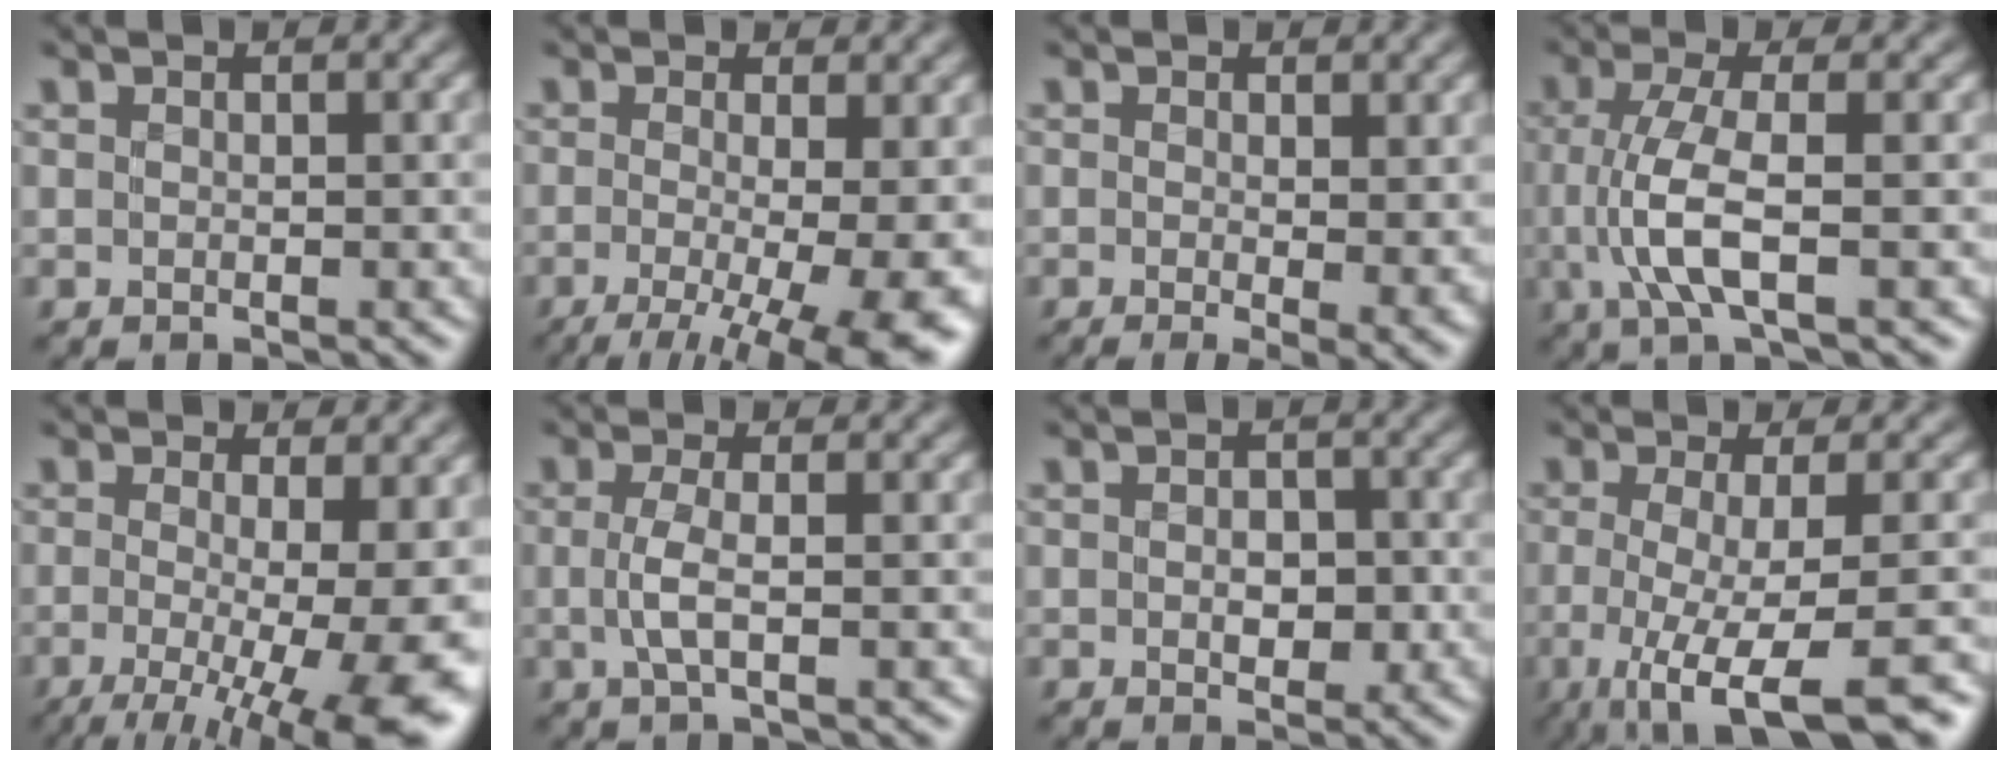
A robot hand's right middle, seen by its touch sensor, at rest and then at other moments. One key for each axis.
{"total": 10.7, "fx": -2.8, "fy": 3.5, "fz": 9.7, "tx": -0.127, "ty": -0.019, "tz": -0.030}
{"total": 3.5, "fx": -0.1, "fy": 0.8, "fz": 3.4, "tx": -0.042, "ty": -0.016, "tz": 0.001}
{"total": 5.2, "fx": -0.9, "fy": 1.4, "fz": 4.9, "tx": -0.108, "ty": -0.006, "tz": -0.014}
{"total": 13.1, "fx": -2.8, "fy": 4.1, "fz": 12.1, "tx": -0.148, "ty": -0.017, "tz": -0.030}
{"total": 2.2, "fx": -0.5, "fy": 0.6, "fz": 2.1, "tx": -0.051, "ty": -0.004, "tz": -0.010}
{"total": 2.3, "fx": -0.6, "fy": 1.5, "fz": 1.7, "tx": -0.023, "ty": -0.005, "tz": -0.009}
{"total": 8.0, "fx": -3.2, "fy": 1.9, "fz": 7.1, "tx": -0.091, "ty": -0.016, "tz": -0.055}